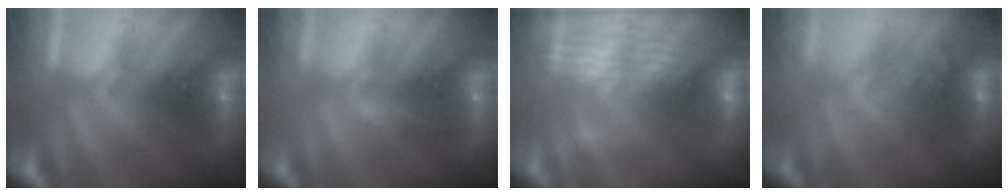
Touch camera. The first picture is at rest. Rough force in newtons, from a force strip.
{"total": 2.6}
{"total": 9.0}
{"total": 3.7}